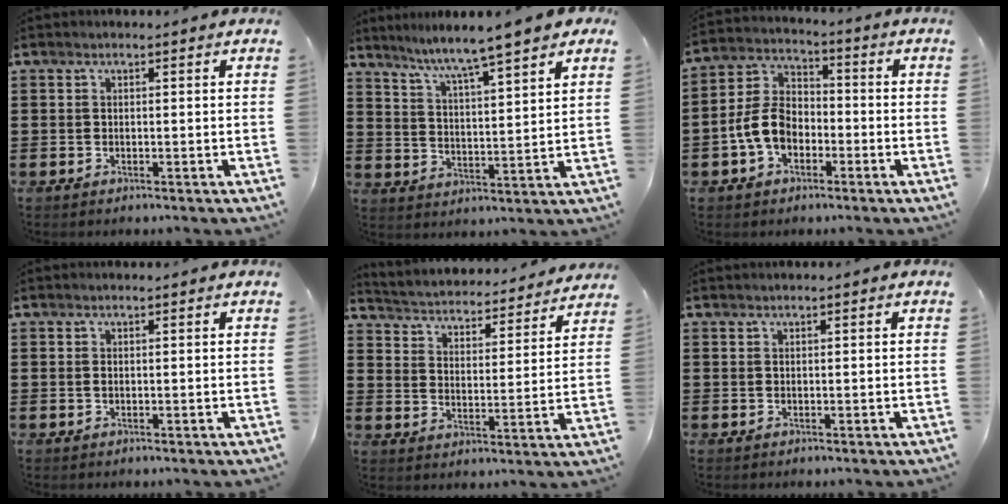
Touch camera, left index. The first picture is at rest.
{"total": 5.6, "force": [5.1, -0.7, 2.3], "torque": [-0.069, -0.036, 0.079]}
{"total": 7.8, "force": [-2.6, 5.3, 5.1], "torque": [-0.133, 0.009, -0.059]}
{"total": 0.6, "force": [0.1, 0.2, 0.5], "torque": [-0.012, -0.001, 0.002]}
{"total": 3.2, "force": [3.2, -0.1, -0.1], "torque": [-0.021, -0.035, 0.046]}
{"total": 0.0}